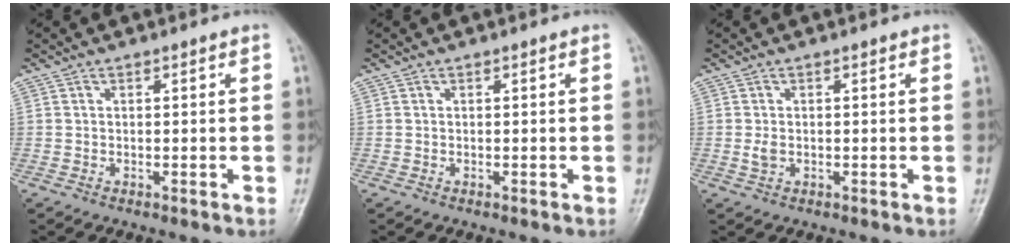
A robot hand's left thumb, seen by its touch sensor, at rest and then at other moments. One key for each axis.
{"total": 0.0}
{"total": 1.9, "fx": 0.0, "fy": 1.3, "fz": 1.4, "tx": -0.024, "ty": -0.003, "tz": 0.000}